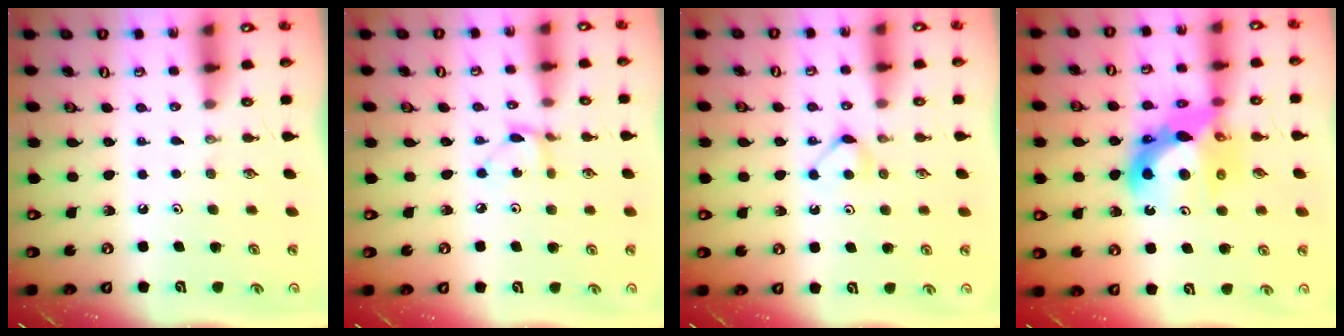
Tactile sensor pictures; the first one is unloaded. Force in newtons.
{"total": 2.9, "press": 2.9, "slide": 0.2}
{"total": 4.3, "press": 4.3, "slide": 0.6}
{"total": 14.5, "press": 14.4, "slide": 1.7}